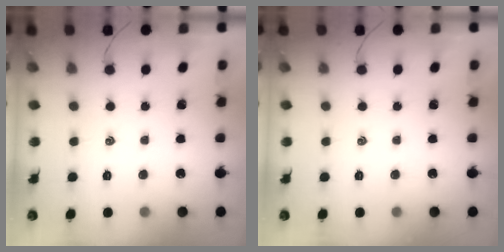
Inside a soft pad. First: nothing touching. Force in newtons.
{"total": 0.0}